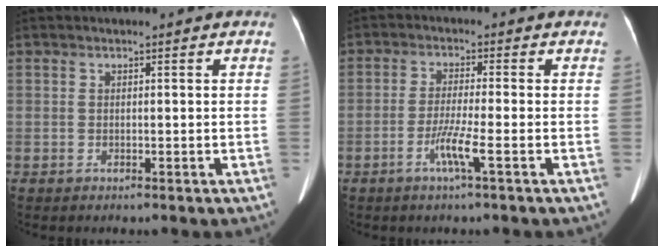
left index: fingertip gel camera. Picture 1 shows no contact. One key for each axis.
{"total": 4.4, "fx": -1.9, "fy": -0.6, "fz": 3.9, "tx": -0.080, "ty": -0.010, "tz": -0.039}